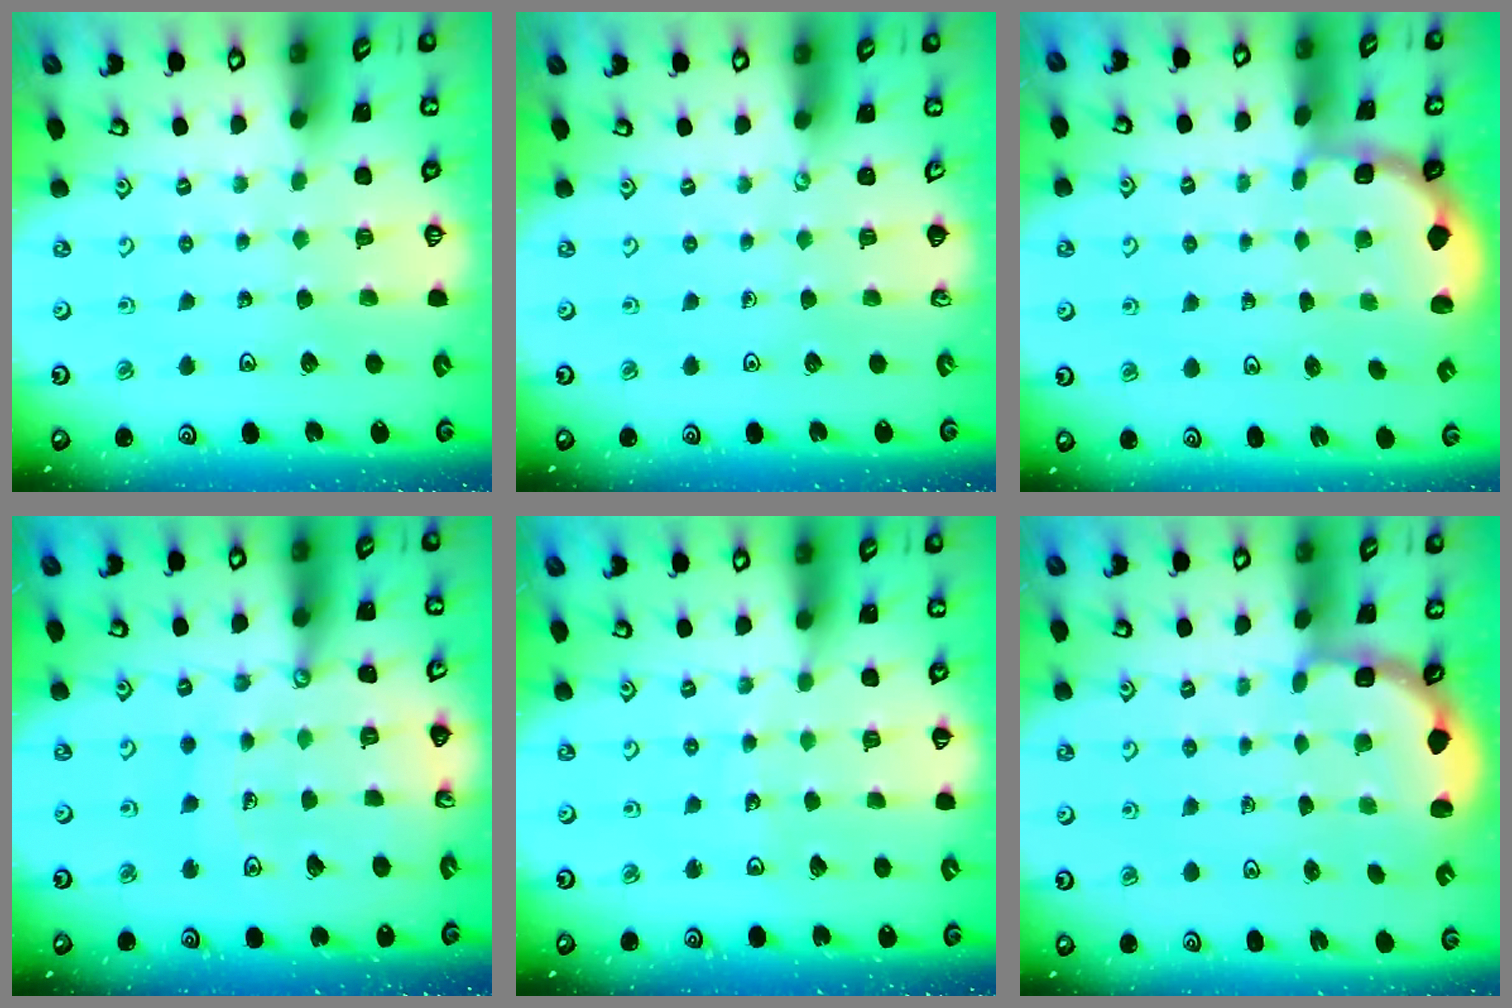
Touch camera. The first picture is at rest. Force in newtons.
{"total": 0.0}
{"total": 1.9, "press": 1.8, "slide": 0.7}
{"total": 11.9, "press": 11.8, "slide": 1.5}
{"total": 3.0, "press": 3.0, "slide": 0.2}
{"total": 2.8, "press": 2.5, "slide": 1.4}